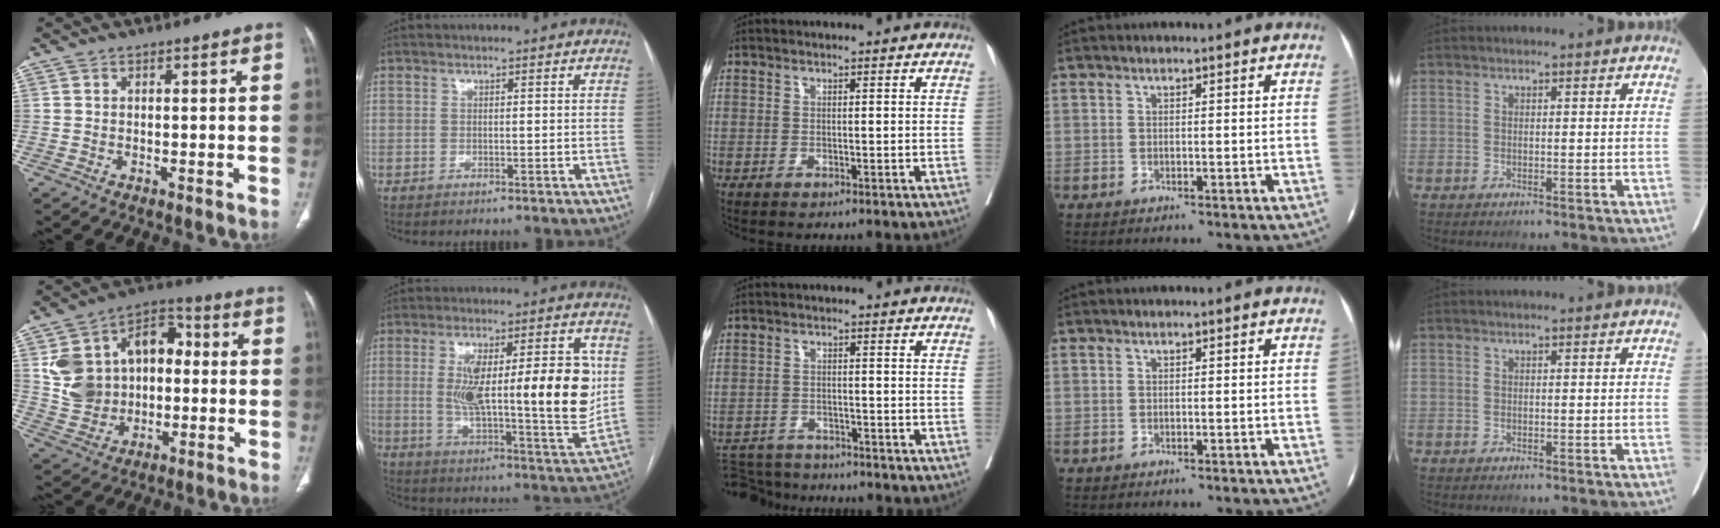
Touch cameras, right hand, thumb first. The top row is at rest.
{"thumb": {"total": 16.7, "force": [1.5, 13.1, 10.3], "torque": [-0.138, 0.038, 0.030]}, "index": {"total": 22.3, "force": [2.6, 4.7, 21.6], "torque": [-0.316, 0.002, 0.044]}, "middle": {"total": 6.8, "force": [-6.6, 1.4, 0.3], "torque": [-0.003, -0.003, -0.109]}}